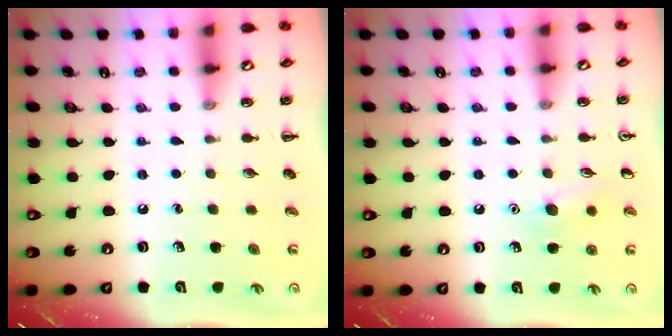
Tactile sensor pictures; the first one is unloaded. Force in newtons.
{"total": 7.6, "press": 7.3, "slide": 1.9}